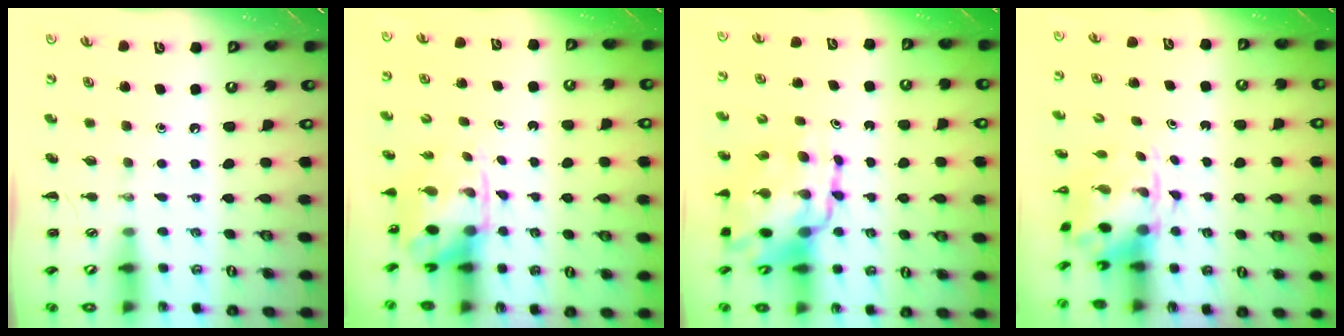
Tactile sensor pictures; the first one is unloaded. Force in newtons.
{"total": 3.8, "press": 3.7, "slide": 0.8}
{"total": 14.5, "press": 14.0, "slide": 3.7}
{"total": 3.8, "press": 3.7, "slide": 0.9}